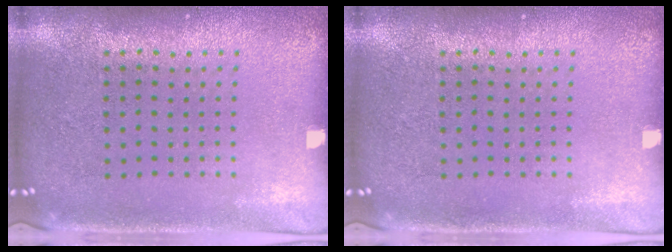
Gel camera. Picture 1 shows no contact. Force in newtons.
{"total": 0.0}